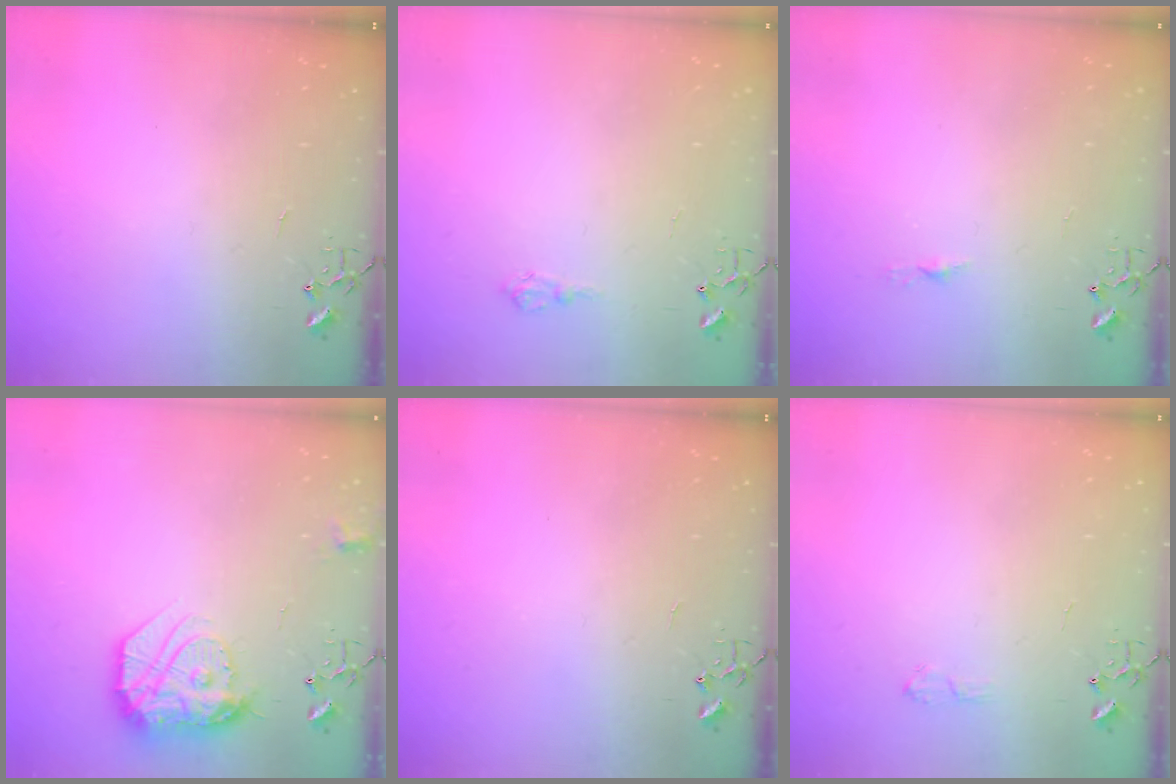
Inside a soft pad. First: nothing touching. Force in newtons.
{"total": 5.2, "press": 5.1, "slide": 0.6}
{"total": 3.4, "press": 3.4, "slide": 0.3}
{"total": 18.7, "press": 18.6, "slide": 1.6}
{"total": 0.0}
{"total": 4.5, "press": 4.5, "slide": 0.7}